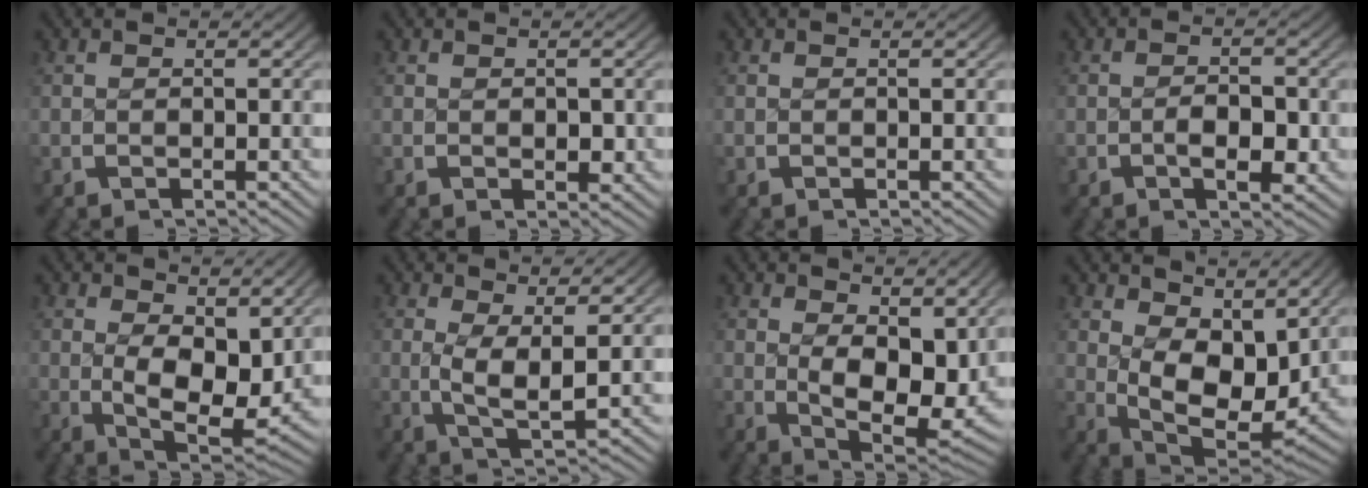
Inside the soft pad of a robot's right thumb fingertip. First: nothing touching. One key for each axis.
{"total": 1.2, "fx": 0.1, "fy": 0.8, "fz": 0.9, "tx": -0.009, "ty": -0.007, "tz": 0.006}
{"total": 0.0}
{"total": 3.2, "fx": -0.7, "fy": 1.7, "fz": 2.6, "tx": -0.037, "ty": -0.006, "tz": -0.012}
{"total": 6.8, "fx": 0.5, "fy": 3.8, "fz": 5.6, "tx": -0.114, "ty": -0.046, "tz": 0.024}
{"total": 4.7, "fx": 0.8, "fy": 2.0, "fz": 4.2, "tx": -0.089, "ty": -0.021, "tz": 0.020}
{"total": 7.8, "fx": 1.0, "fy": 4.4, "fz": 6.3, "tx": -0.114, "ty": -0.043, "tz": 0.031}
{"total": 9.1, "fx": 0.8, "fy": 5.6, "fz": 7.1, "tx": -0.145, "ty": -0.052, "tz": 0.034}